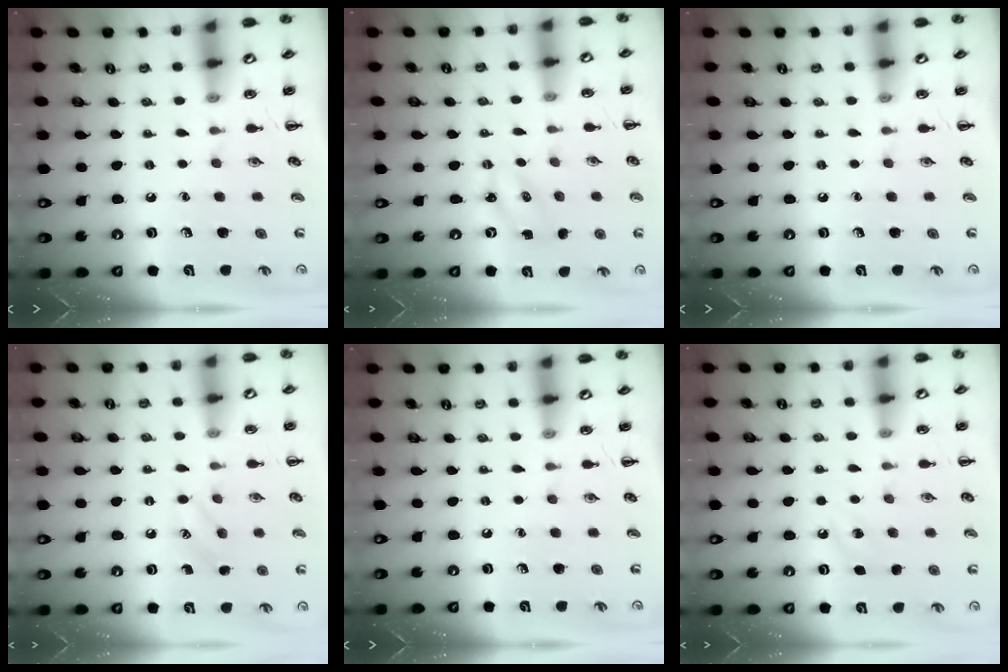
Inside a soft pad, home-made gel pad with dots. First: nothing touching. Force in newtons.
{"total": 2.3, "press": 2.2, "slide": 0.7}
{"total": 0.0}
{"total": 7.3, "press": 7.2, "slide": 1.5}
{"total": 0.0}
{"total": 3.5, "press": 3.4, "slide": 1.1}